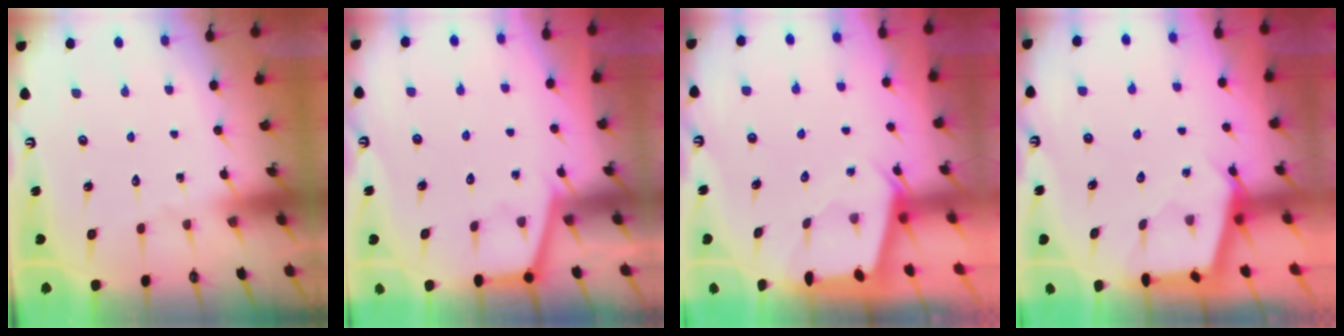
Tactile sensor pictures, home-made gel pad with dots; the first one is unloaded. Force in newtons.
{"total": 2.8, "press": 2.8, "slide": 0.4}
{"total": 2.0, "press": 2.0, "slide": 0.3}
{"total": 2.9, "press": 2.9, "slide": 0.4}